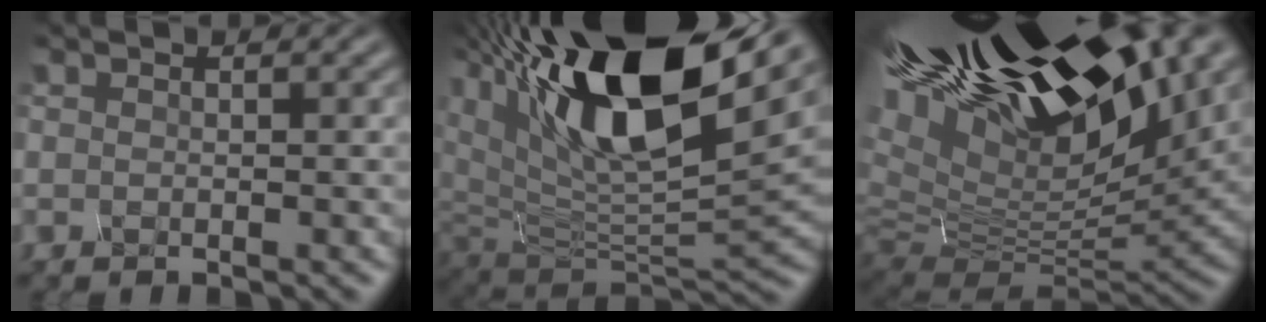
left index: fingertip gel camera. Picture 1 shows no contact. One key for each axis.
{"total": 15.0, "fx": 8.8, "fy": 6.3, "fz": 10.4, "tx": -0.222, "ty": 0.030, "tz": 0.166}
{"total": 16.4, "fx": 10.6, "fy": 5.9, "fz": 11.1, "tx": -0.233, "ty": 0.040, "tz": 0.197}